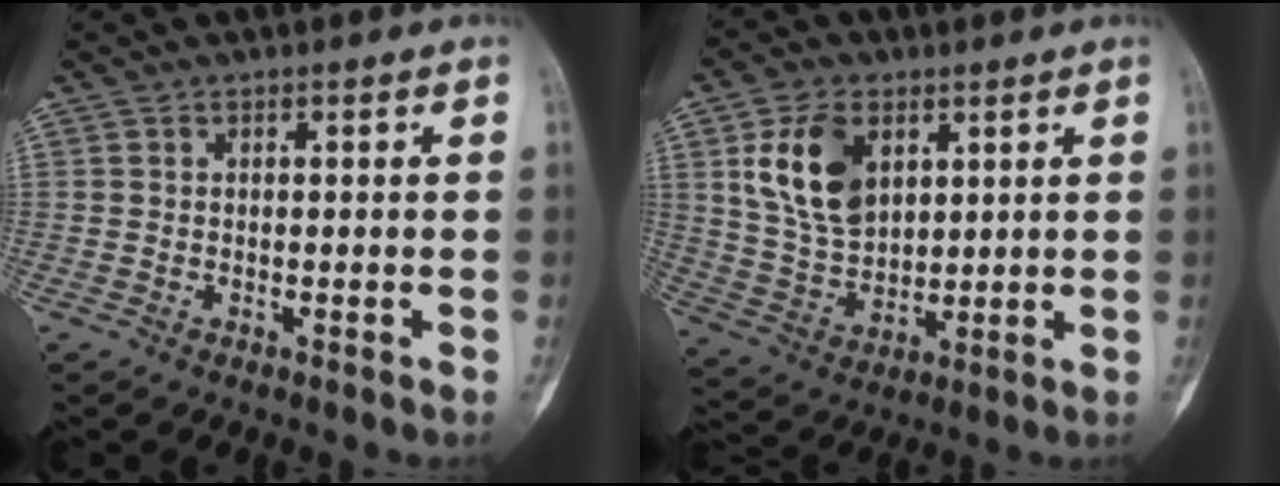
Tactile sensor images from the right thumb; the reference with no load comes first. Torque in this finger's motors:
{"motor_torque": [-0.48, 0.98, 0.51, -0.23, 0.09]}